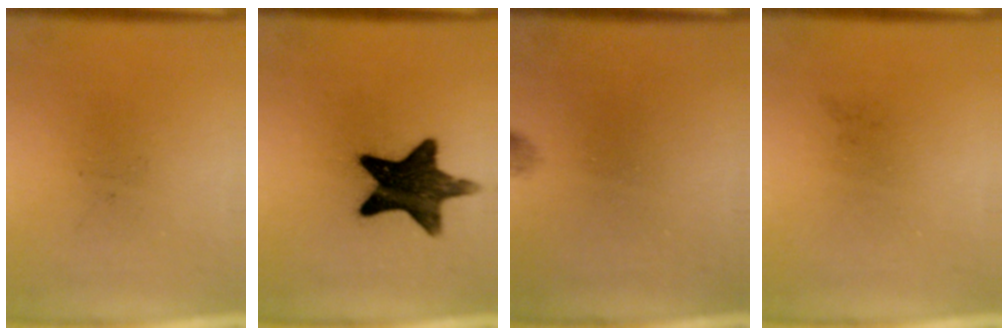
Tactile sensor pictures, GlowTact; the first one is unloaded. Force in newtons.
{"total": 14.5}
{"total": 1.0}
{"total": 0.0}